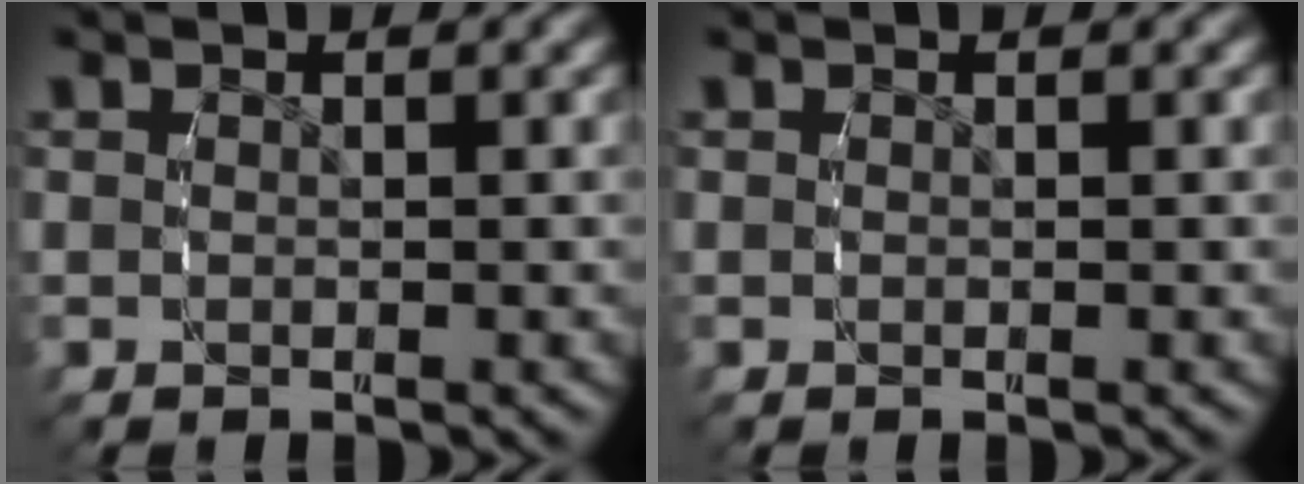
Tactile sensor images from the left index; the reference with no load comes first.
{"total": 0.0}